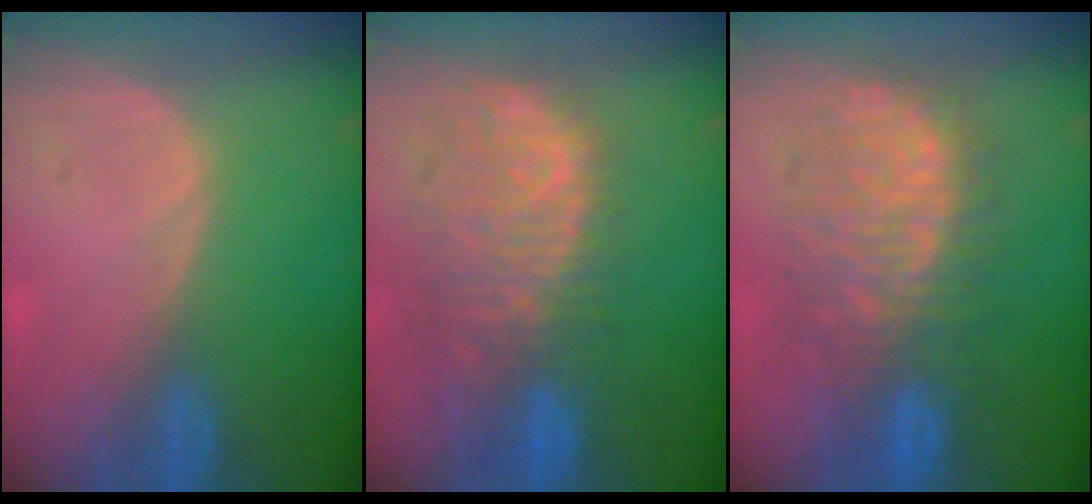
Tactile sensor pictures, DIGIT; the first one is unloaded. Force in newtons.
{"total": 11.3, "press": 9.7, "slide": 5.7}
{"total": 10.5, "press": 10.4, "slide": 1.2}